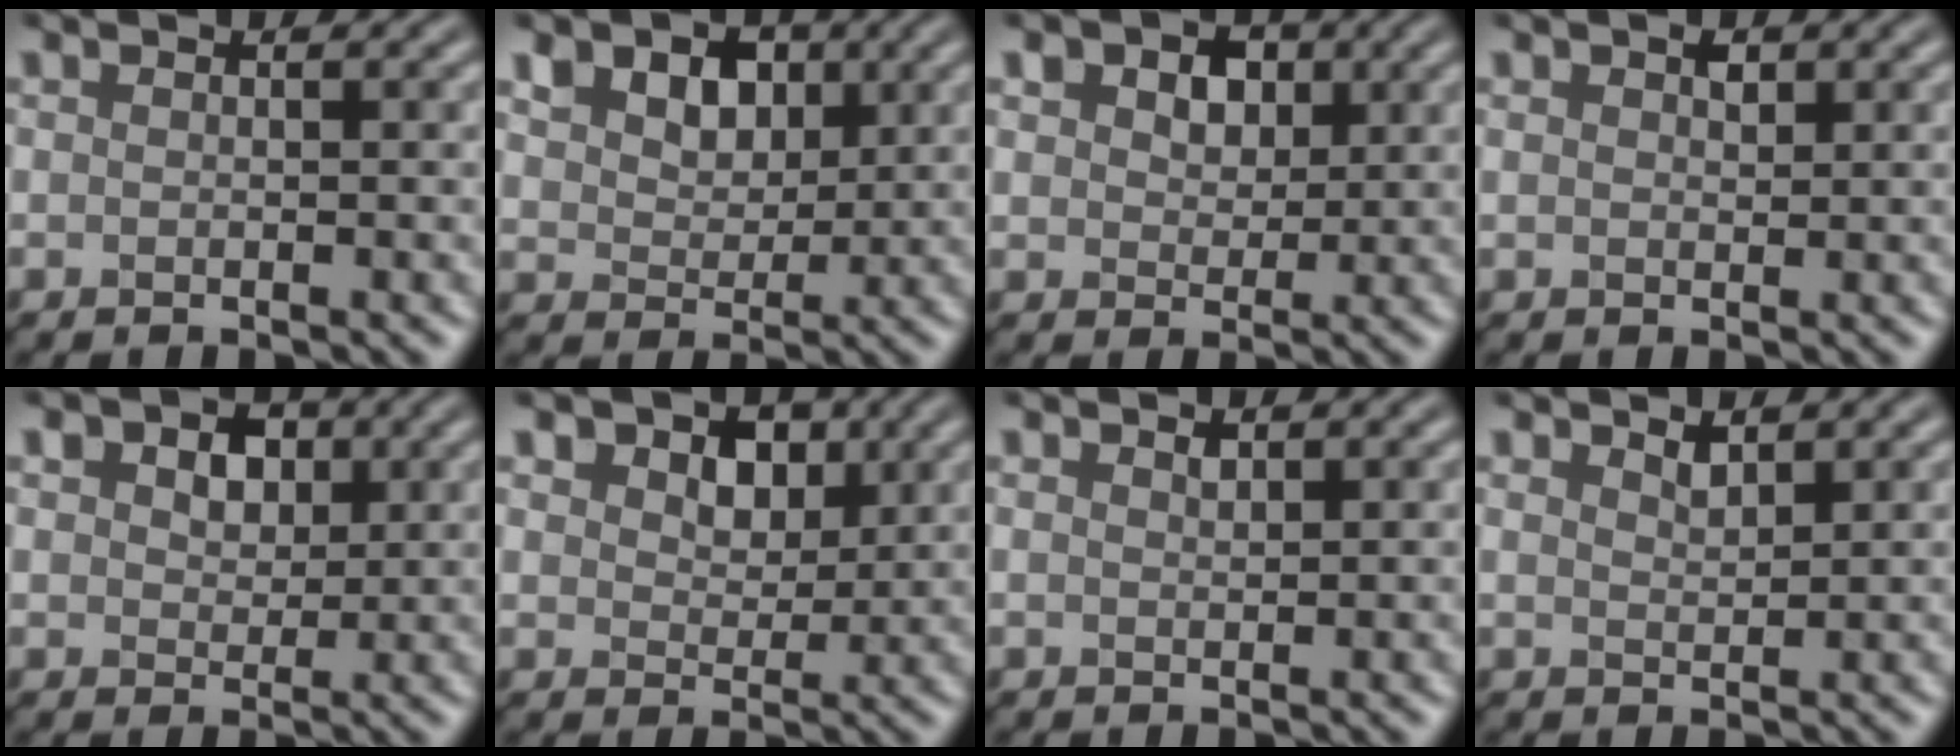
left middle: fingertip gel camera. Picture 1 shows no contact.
{"total": 5.1, "force": [3.2, 3.4, 2.1], "torque": [-0.069, 0.028, 0.065]}
{"total": 2.8, "force": [1.9, 2.0, 0.8], "torque": [-0.036, 0.019, 0.035]}
{"total": 1.0, "force": [0.3, -0.6, -0.8], "torque": [-0.007, 0.008, 0.024]}
{"total": 2.1, "force": [1.5, 1.5, 0.4], "torque": [-0.027, 0.015, 0.034]}
{"total": 4.0, "force": [2.7, 2.5, 1.5], "torque": [-0.050, 0.022, 0.046]}
{"total": 0.9, "force": [0.4, -0.4, -0.6], "torque": [-0.005, 0.010, 0.023]}
{"total": 1.3, "force": [1.0, -0.5, -0.6], "torque": [-0.005, 0.013, 0.031]}